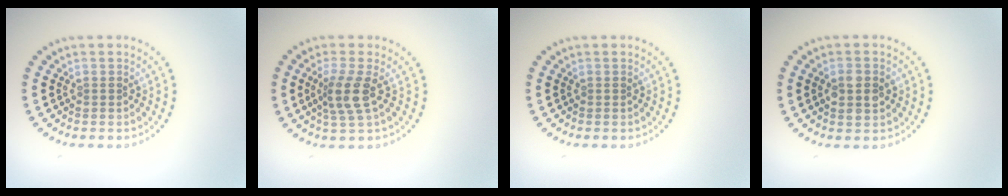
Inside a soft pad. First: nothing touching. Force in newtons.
{"total": 2.9, "press": 2.3, "slide": 1.8}
{"total": 0.0}
{"total": 2.4, "press": 2.4, "slide": 0.1}